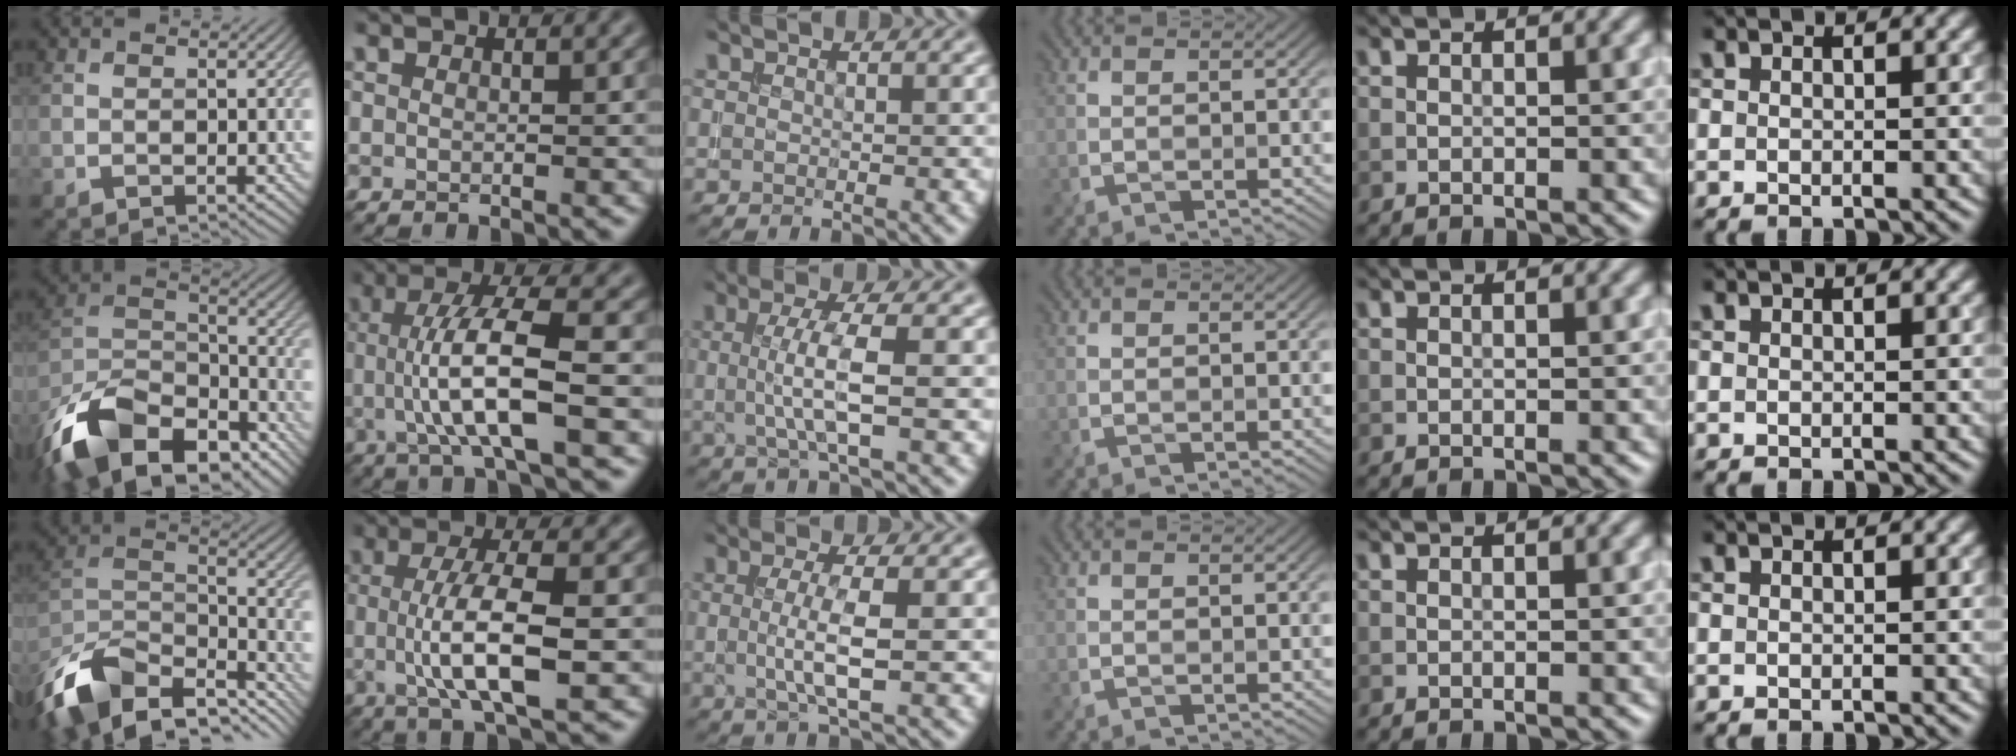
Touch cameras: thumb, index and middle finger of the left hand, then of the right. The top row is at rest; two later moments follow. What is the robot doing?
{"motion": "insert", "object": "drawer"}